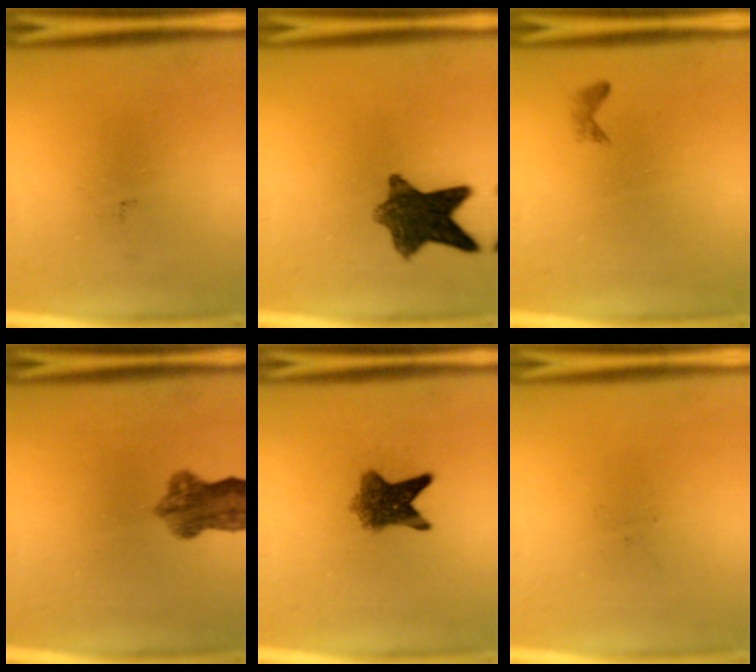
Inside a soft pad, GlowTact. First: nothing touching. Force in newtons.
{"total": 9.2}
{"total": 0.7}
{"total": 6.5}
{"total": 6.3}
{"total": 0.0}